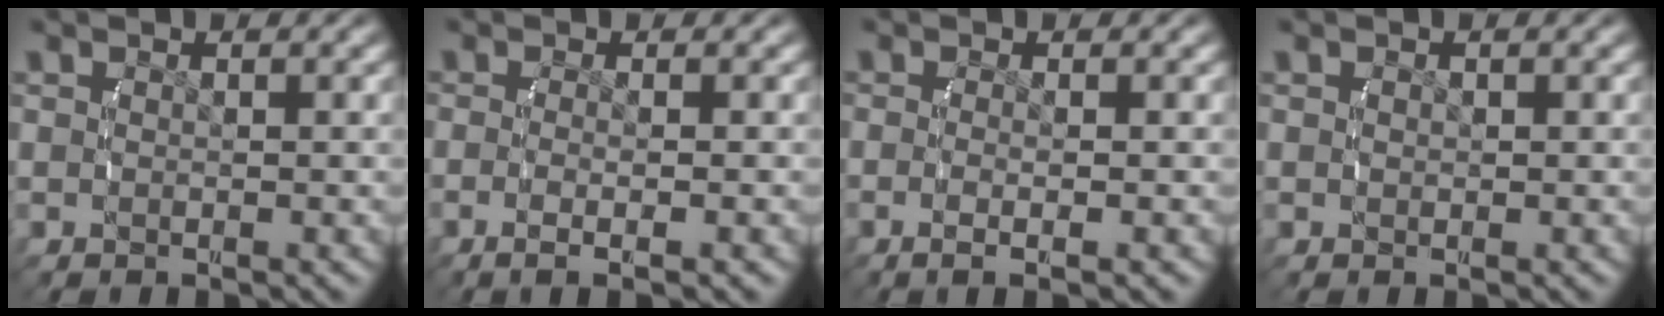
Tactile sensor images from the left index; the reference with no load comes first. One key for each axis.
{"total": 2.4, "fx": -1.3, "fy": 0.4, "fz": 2.0, "tx": -0.051, "ty": -0.010, "tz": -0.018}
{"total": 2.1, "fx": -1.1, "fy": 0.3, "fz": 1.8, "tx": -0.047, "ty": -0.009, "tz": -0.014}
{"total": 0.0}